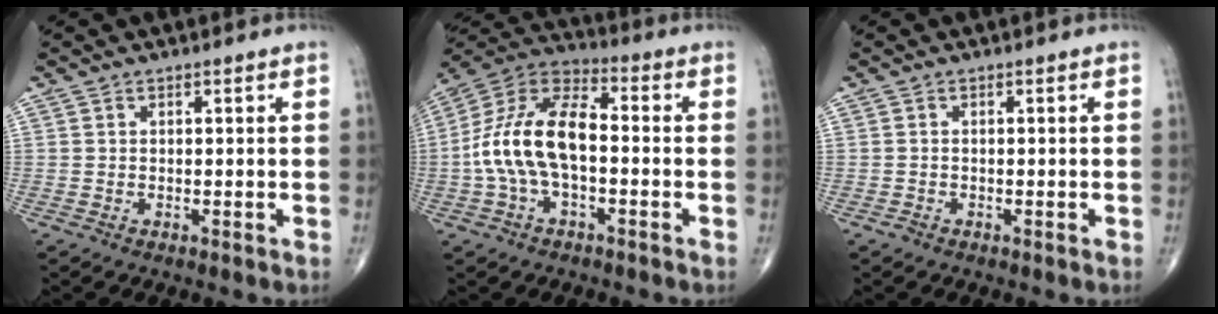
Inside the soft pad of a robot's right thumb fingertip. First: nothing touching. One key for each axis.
{"total": 15.2, "fx": -1.7, "fy": 7.9, "fz": 12.8, "tx": -0.253, "ty": 0.043, "tz": -0.041}
{"total": 0.6, "fx": -0.5, "fy": 0.4, "fz": 0.1, "tx": 0.000, "ty": 0.001, "tz": -0.012}